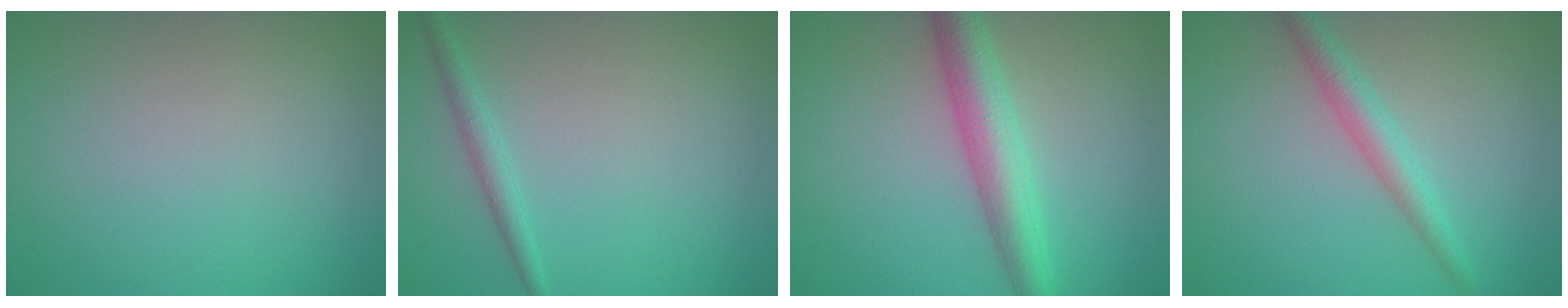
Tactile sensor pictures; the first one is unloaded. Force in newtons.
{"total": 1.7, "press": 1.7, "slide": 0.0}
{"total": 5.0, "press": 5.0, "slide": 0.2}
{"total": 2.7, "press": 2.7, "slide": 0.1}